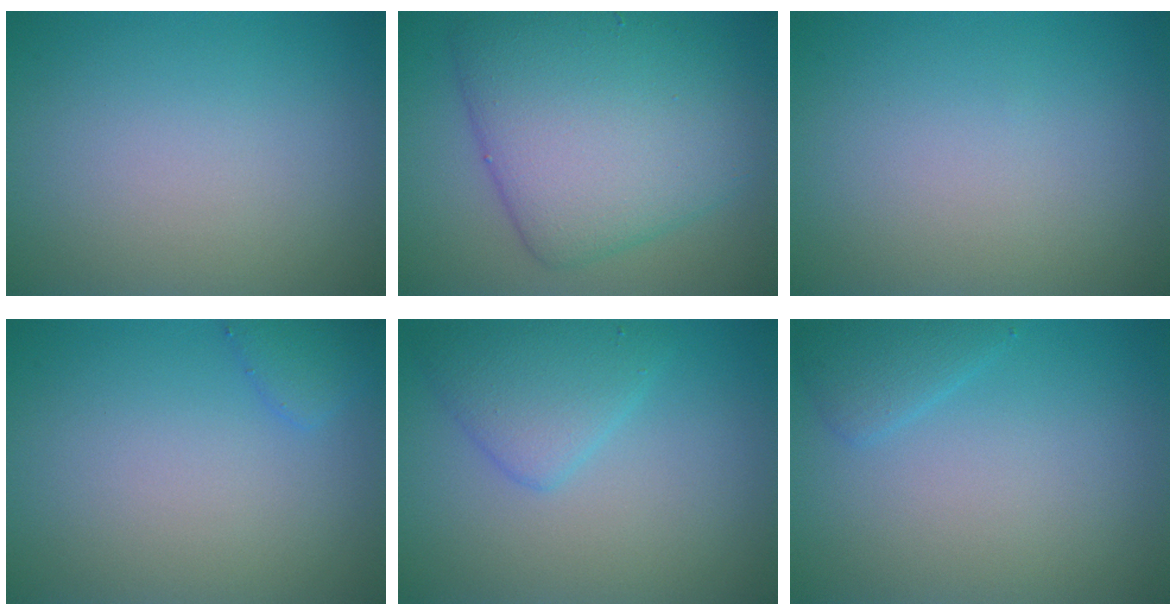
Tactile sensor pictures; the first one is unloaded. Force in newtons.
{"total": 9.2, "press": 9.2, "slide": 0.3}
{"total": 0.0}
{"total": 1.5, "press": 1.5, "slide": 0.1}
{"total": 3.3, "press": 3.3, "slide": 0.1}
{"total": 1.7, "press": 1.7, "slide": 0.1}